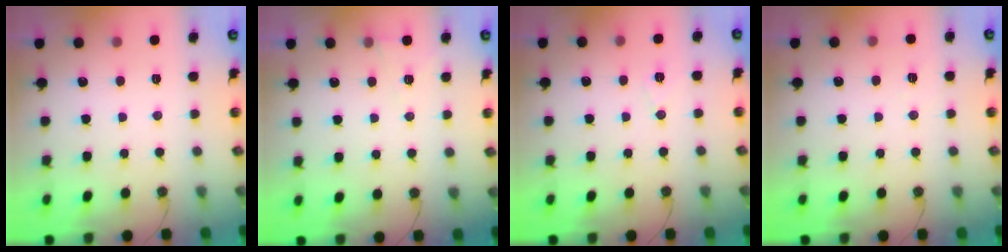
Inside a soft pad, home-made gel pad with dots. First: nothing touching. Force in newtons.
{"total": 4.8, "press": 2.5, "slide": 4.1}
{"total": 6.0, "press": 3.8, "slide": 4.6}
{"total": 5.6, "press": 4.6, "slide": 3.1}